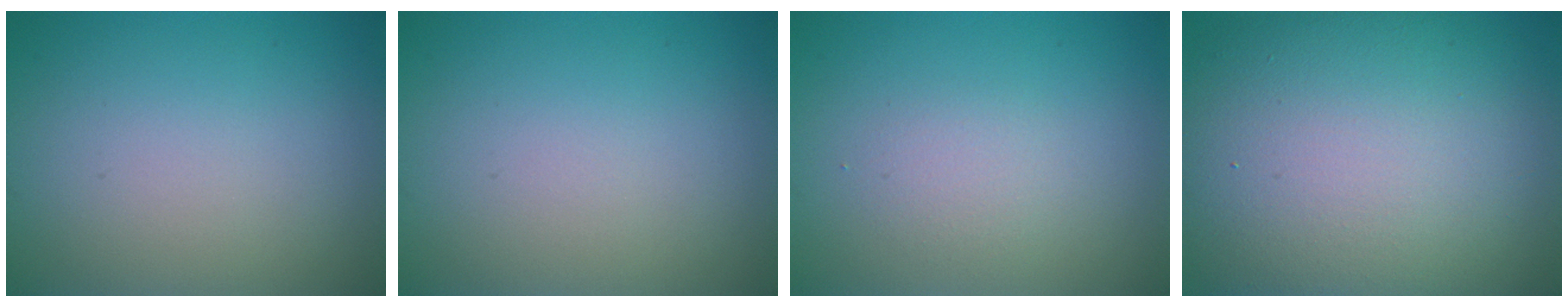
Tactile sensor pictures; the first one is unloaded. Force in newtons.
{"total": 0.0}
{"total": 1.4, "press": 1.4, "slide": 0.0}
{"total": 16.2, "press": 16.1, "slide": 1.0}